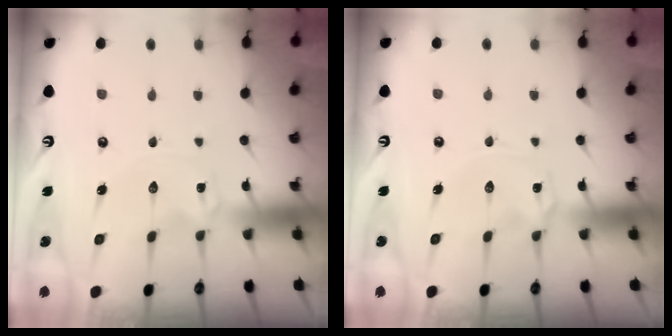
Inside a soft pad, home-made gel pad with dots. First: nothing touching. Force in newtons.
{"total": 1.5, "press": 1.5, "slide": 0.1}